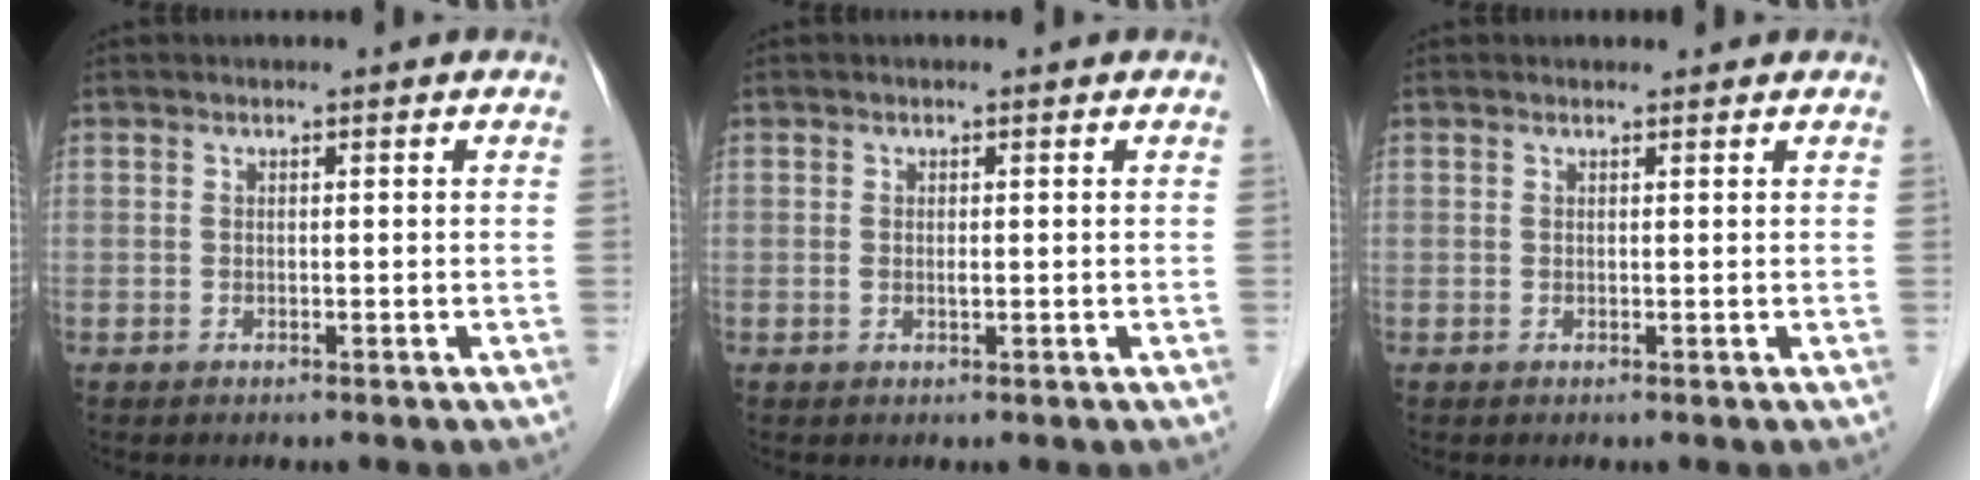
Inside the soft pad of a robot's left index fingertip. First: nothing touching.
{"total": 0.7, "force": [0.0, 0.2, 0.7], "torque": [-0.015, -0.002, 0.000]}
{"total": 1.0, "force": [1.0, 0.3, 0.1], "torque": [-0.011, 0.004, 0.013]}